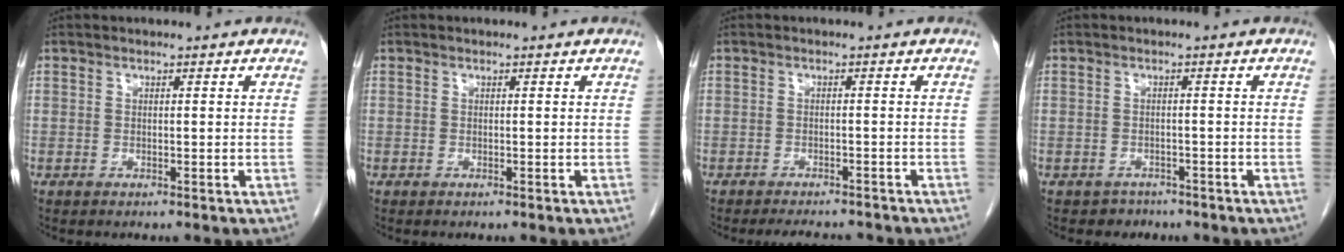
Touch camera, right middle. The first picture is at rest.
{"total": 0.0}
{"total": 5.6, "force": [-5.2, 1.3, 1.5], "torque": [-0.017, -0.006, -0.067]}
{"total": 2.4, "force": [-1.7, 1.6, -0.3], "torque": [-0.008, 0.008, -0.025]}